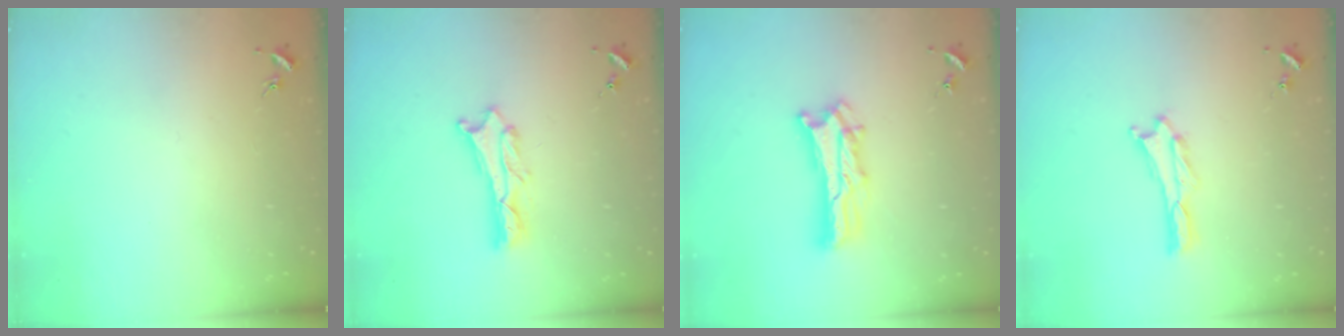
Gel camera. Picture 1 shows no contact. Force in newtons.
{"total": 2.0, "press": 2.0, "slide": 0.2}
{"total": 7.3, "press": 7.3, "slide": 0.7}
{"total": 0.5, "press": 0.5, "slide": 0.2}